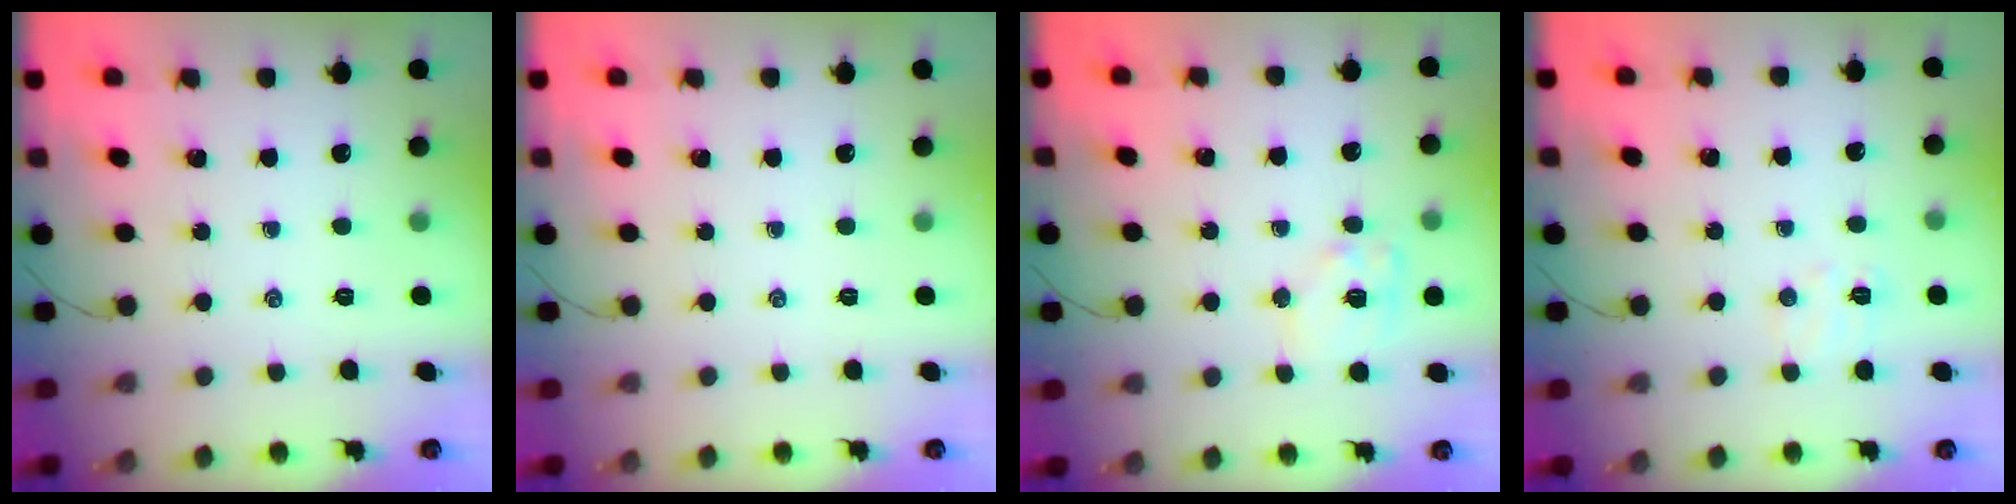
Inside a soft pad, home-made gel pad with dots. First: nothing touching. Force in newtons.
{"total": 0.0}
{"total": 9.8, "press": 9.7, "slide": 1.3}
{"total": 5.7, "press": 5.6, "slide": 1.3}